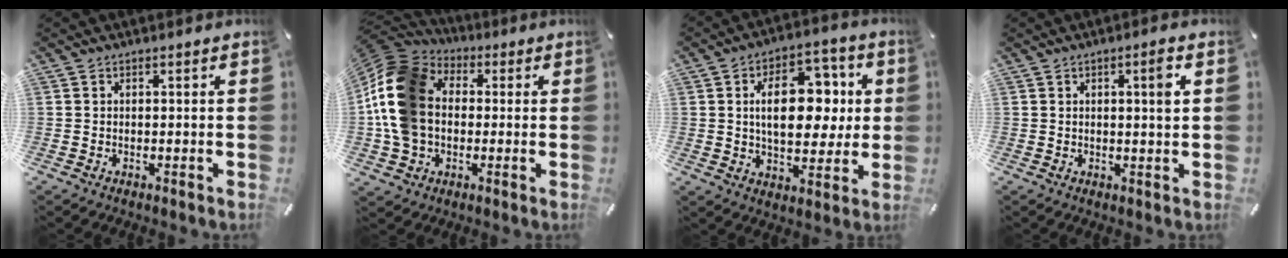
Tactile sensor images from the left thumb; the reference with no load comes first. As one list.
[{"total": 17.4, "force": [0.1, 14.1, 10.2], "torque": [-0.237, 0.018, -0.001]}, {"total": 16.1, "force": [2.9, 10.3, 12.0], "torque": [-0.164, 0.003, 0.048]}, {"total": 3.8, "force": [1.1, 0.6, 3.6], "torque": [-0.048, -0.007, 0.009]}]